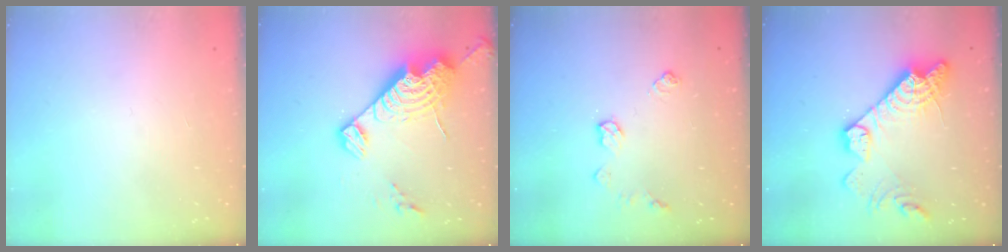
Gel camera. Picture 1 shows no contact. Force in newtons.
{"total": 18.1, "press": 18.0, "slide": 1.8}
{"total": 8.2, "press": 8.1, "slide": 0.3}
{"total": 18.2, "press": 18.1, "slide": 1.7}